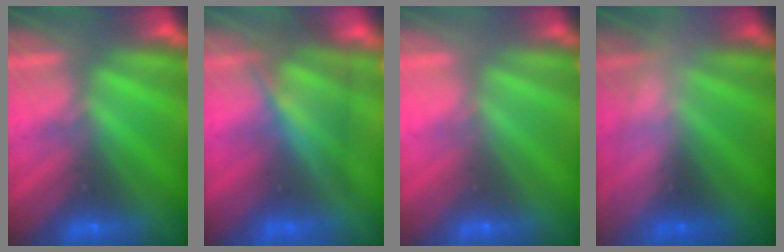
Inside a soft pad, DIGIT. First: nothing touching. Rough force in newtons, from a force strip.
{"total": 4.7}
{"total": 3.1}
{"total": 2.6}